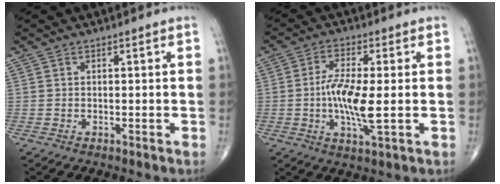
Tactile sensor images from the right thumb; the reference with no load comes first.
{"total": 9.0, "force": [-0.7, 2.3, 8.7], "torque": [-0.183, -0.007, -0.015]}